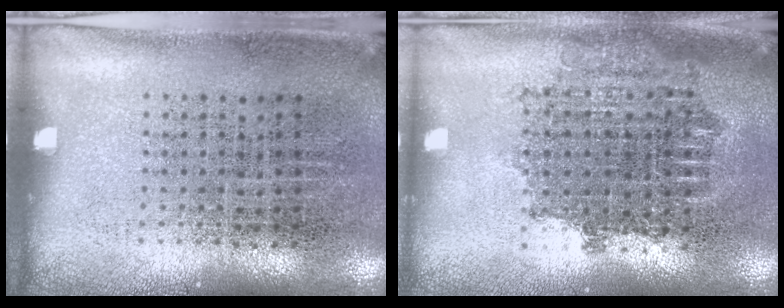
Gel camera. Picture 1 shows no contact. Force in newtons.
{"total": 1.7, "press": 1.4, "slide": 1.0}